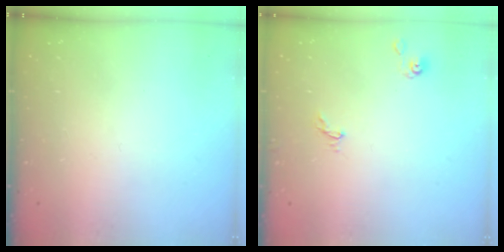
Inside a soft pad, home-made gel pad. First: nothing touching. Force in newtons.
{"total": 3.8, "press": 3.7, "slide": 0.4}